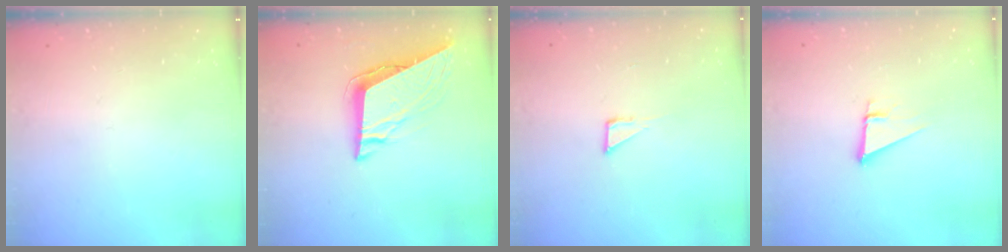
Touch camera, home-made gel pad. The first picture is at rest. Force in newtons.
{"total": 8.9, "press": 8.8, "slide": 1.4}
{"total": 2.7, "press": 2.7, "slide": 0.2}
{"total": 3.6, "press": 3.6, "slide": 0.3}